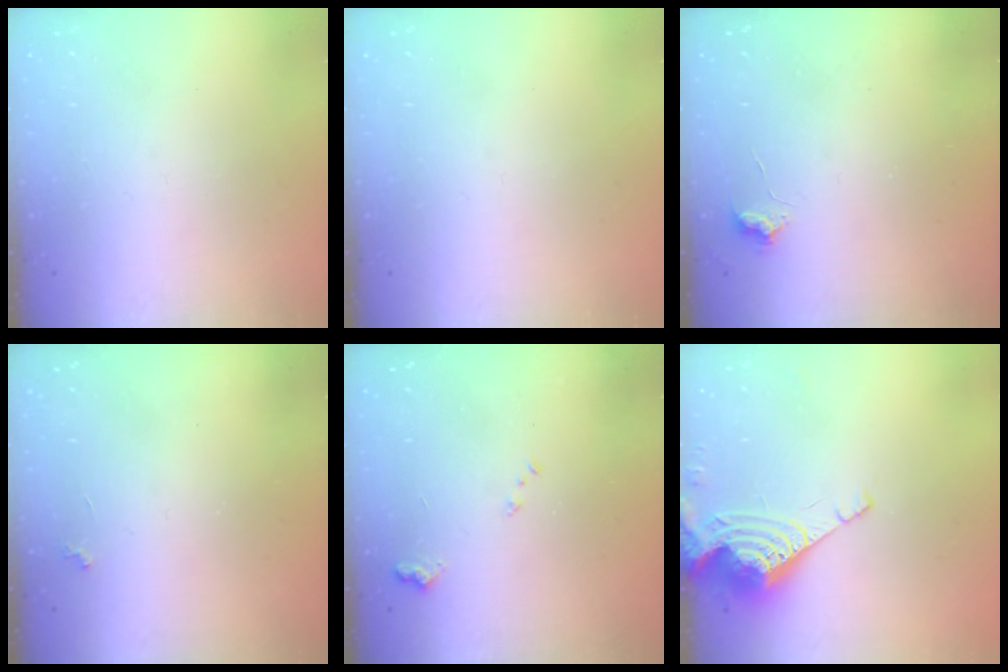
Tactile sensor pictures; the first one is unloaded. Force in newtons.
{"total": 0.0}
{"total": 5.1, "press": 5.0, "slide": 0.7}
{"total": 2.3, "press": 2.3, "slide": 0.4}
{"total": 7.7, "press": 7.7, "slide": 0.8}
{"total": 9.0, "press": 9.0, "slide": 1.1}